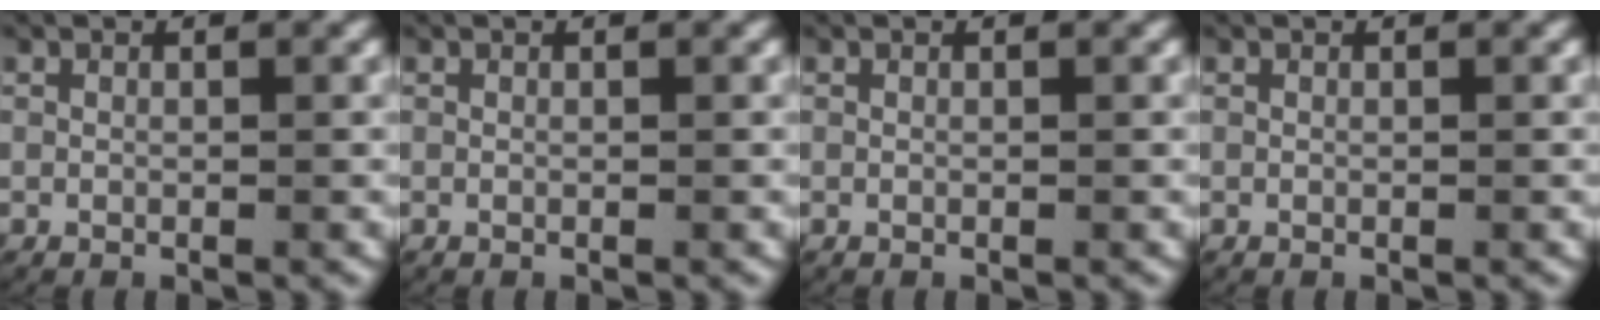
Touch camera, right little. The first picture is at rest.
{"total": 0.0}
{"total": 0.0}
{"total": 0.0}